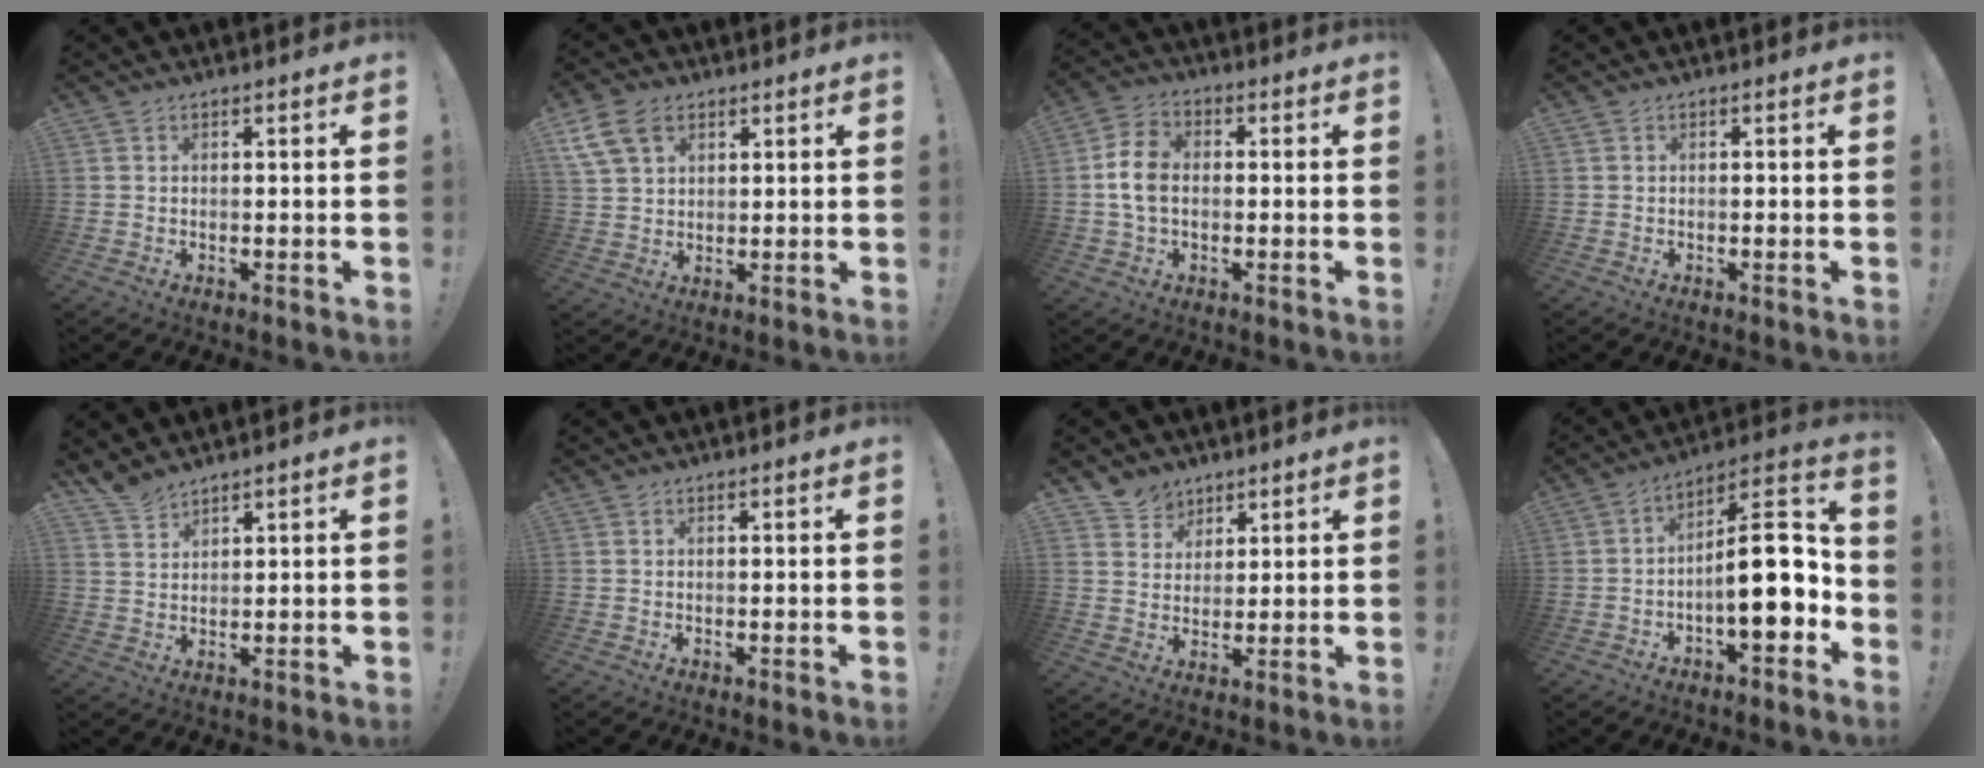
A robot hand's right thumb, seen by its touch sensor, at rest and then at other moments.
{"total": 10.1, "force": [5.0, 6.7, 5.6], "torque": [-0.115, -0.013, 0.100]}
{"total": 8.9, "force": [-0.7, 6.1, 6.4], "torque": [-0.115, 0.012, -0.008]}
{"total": 0.6, "force": [-0.4, 0.0, 0.4], "torque": [-0.013, 0.002, -0.006]}
{"total": 4.5, "force": [4.1, 1.1, 1.3], "torque": [-0.029, -0.022, 0.080]}
{"total": 0.0}
{"total": 6.4, "force": [4.5, 4.5, 0.2], "torque": [-0.002, -0.035, 0.089]}
{"total": 16.6, "force": [-2.7, 6.2, 15.2], "torque": [-0.221, 0.021, -0.039]}